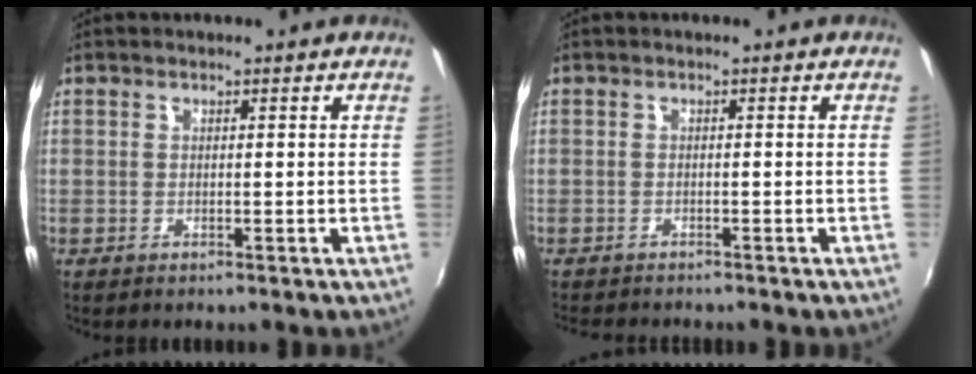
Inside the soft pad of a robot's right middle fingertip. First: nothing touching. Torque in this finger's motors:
{"motor_torque": [0.00, -0.09, 0.00, 0.01]}